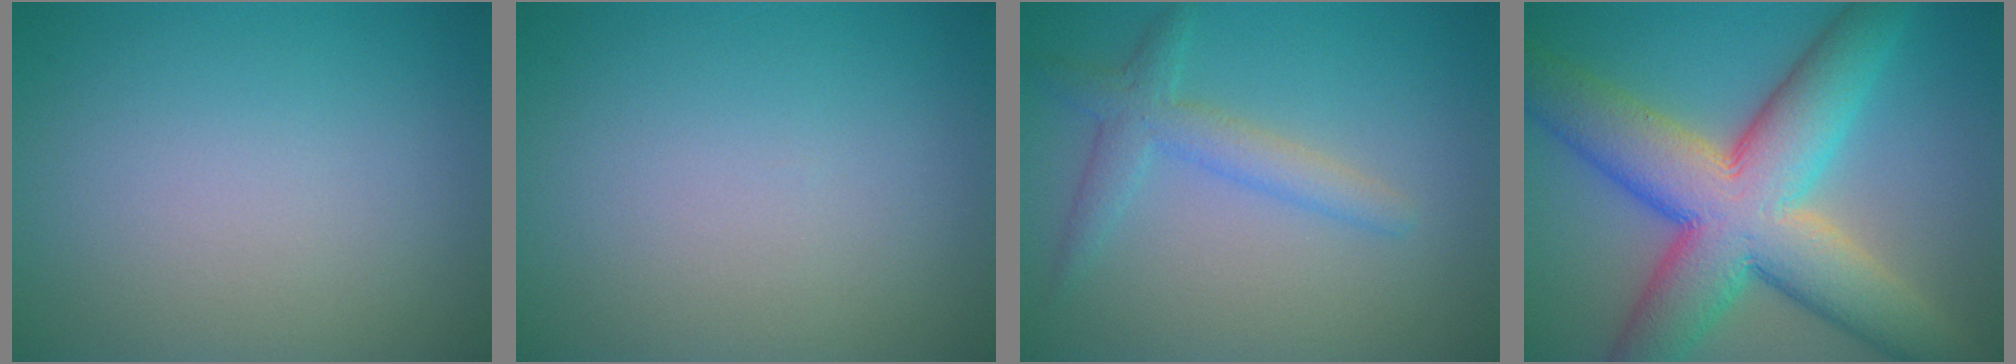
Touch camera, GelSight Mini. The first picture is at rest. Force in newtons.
{"total": 0.0}
{"total": 2.7, "press": 2.7, "slide": 0.1}
{"total": 12.9, "press": 12.9, "slide": 0.5}